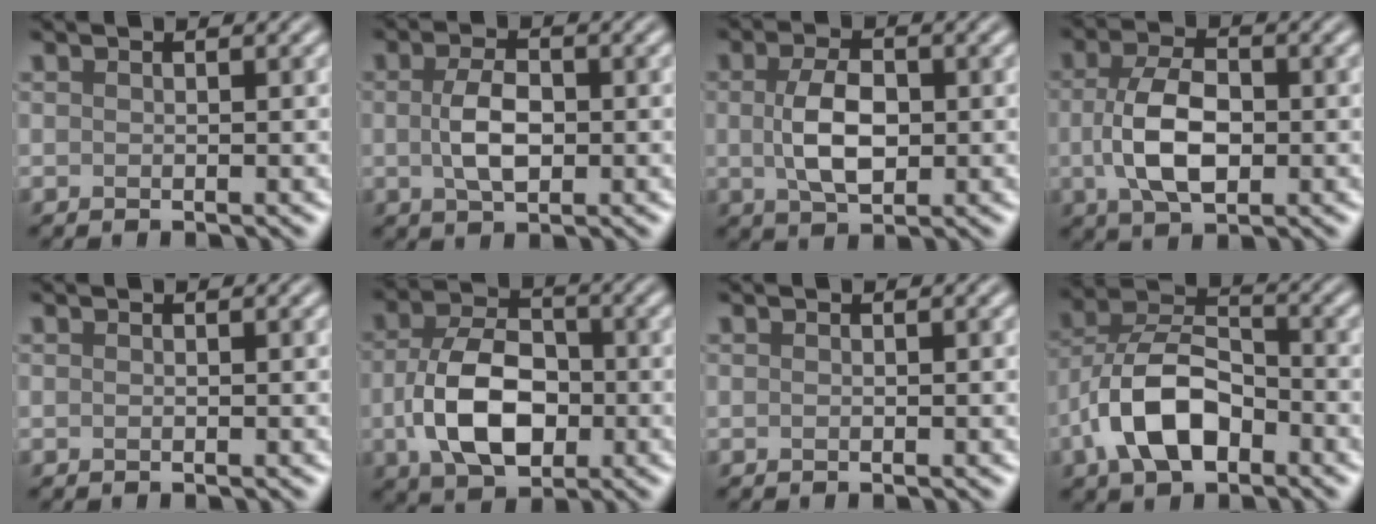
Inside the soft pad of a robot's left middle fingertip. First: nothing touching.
{"total": 3.8, "force": [0.0, 2.1, 3.1], "torque": [-0.069, -0.001, -0.001]}
{"total": 4.8, "force": [0.1, 2.7, 3.9], "torque": [-0.083, 0.001, 0.002]}
{"total": 5.9, "force": [-0.4, 3.4, 4.9], "torque": [-0.104, -0.003, -0.009]}
{"total": 0.0}
{"total": 7.9, "force": [-1.4, 5.0, 6.0], "torque": [-0.122, 0.000, -0.029]}
{"total": 0.0}
{"total": 7.9, "force": [-3.3, 4.4, 5.7], "torque": [-0.110, 0.009, -0.066]}